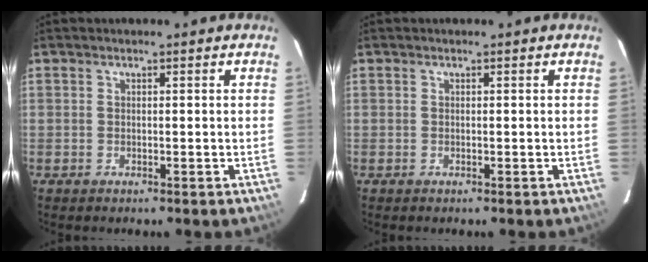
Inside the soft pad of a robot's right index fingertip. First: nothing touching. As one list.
[{"total": 0.0}]